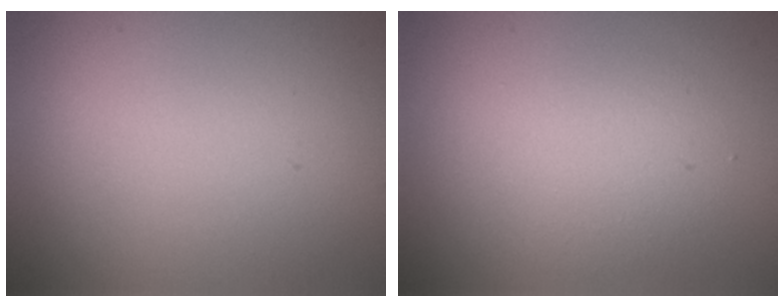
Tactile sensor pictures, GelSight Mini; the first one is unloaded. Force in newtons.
{"total": 2.6, "press": 2.6, "slide": 0.3}